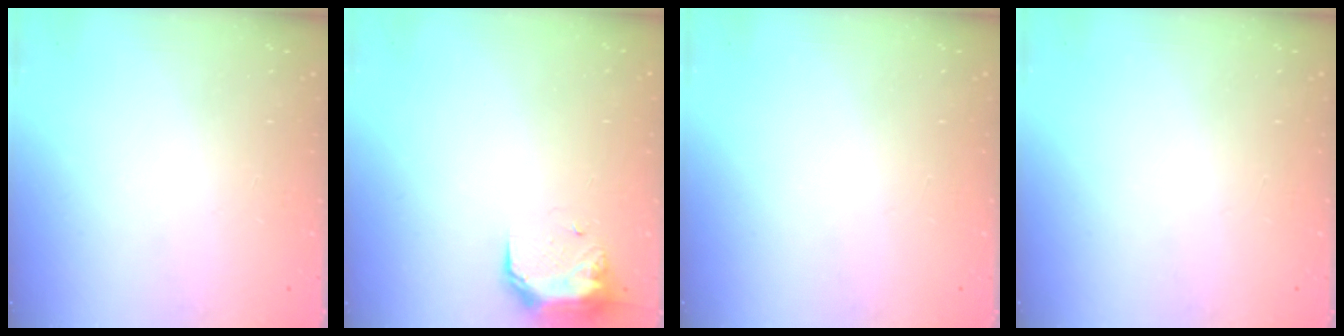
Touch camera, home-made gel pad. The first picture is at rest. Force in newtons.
{"total": 9.3, "press": 9.1, "slide": 1.9}
{"total": 1.0, "press": 0.0, "slide": 1.0}
{"total": 1.0, "press": 0.0, "slide": 1.0}